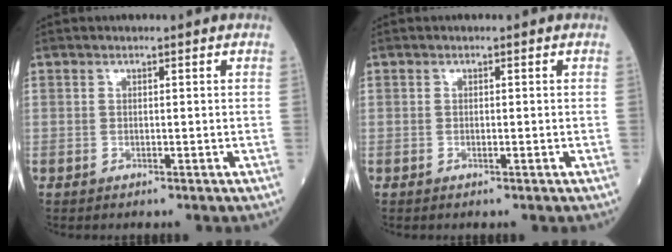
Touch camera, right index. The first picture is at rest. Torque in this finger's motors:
{"motor_torque": [-0.05, -0.02, -0.05, -0.01]}